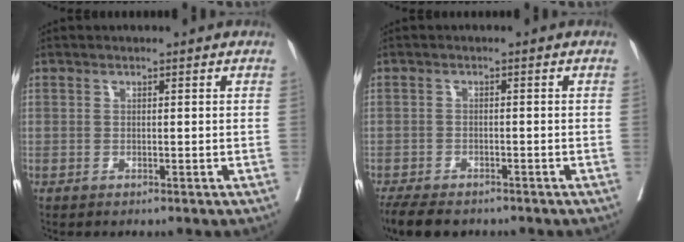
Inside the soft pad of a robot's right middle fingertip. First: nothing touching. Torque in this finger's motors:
{"motor_torque": [0.15, -0.18, 0.07, 0.02]}